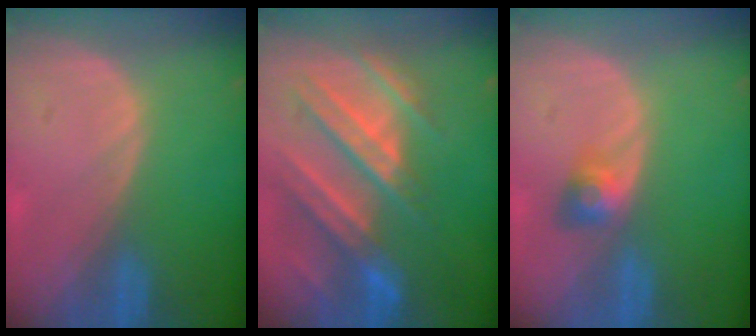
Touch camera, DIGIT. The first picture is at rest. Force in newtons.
{"total": 10.8, "press": 9.7, "slide": 4.7}
{"total": 3.2, "press": 2.8, "slide": 1.5}